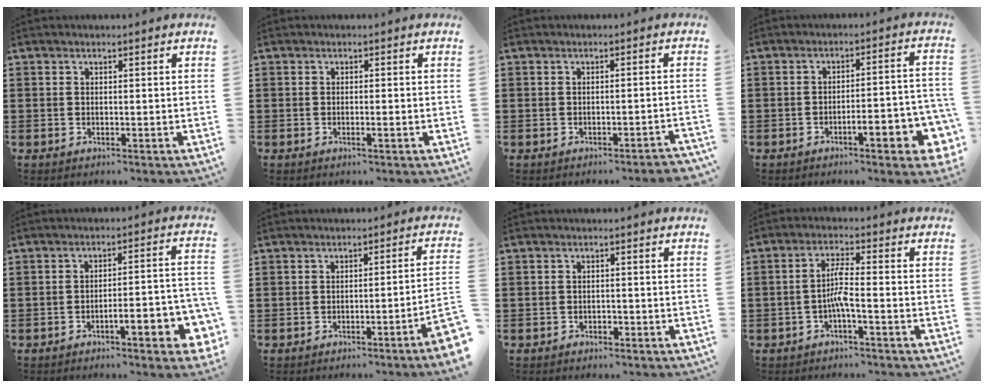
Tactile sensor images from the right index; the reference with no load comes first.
{"total": 0.9, "force": [-0.4, -0.1, 0.7], "torque": [-0.012, -0.004, -0.007]}
{"total": 1.5, "force": [-1.2, -0.3, 0.8], "torque": [-0.013, -0.002, -0.024]}
{"total": 6.3, "force": [-3.5, 1.2, 5.0], "torque": [-0.073, -0.008, -0.062]}
{"total": 5.8, "force": [-3.7, 0.8, 4.4], "torque": [-0.073, -0.011, -0.066]}
{"total": 3.3, "force": [-2.2, -0.5, 2.4], "torque": [-0.040, -0.010, -0.041]}
{"total": 1.1, "force": [-1.0, 0.5, 0.1], "torque": [-0.006, 0.001, -0.023]}
{"total": 4.2, "force": [-1.6, 0.4, 3.9], "torque": [-0.086, 0.000, -0.037]}